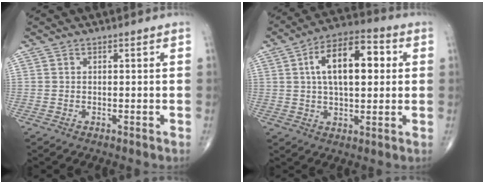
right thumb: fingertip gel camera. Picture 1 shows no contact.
{"total": 14.5, "force": [2.8, 7.2, 12.2], "torque": [-0.186, 0.018, 0.041]}